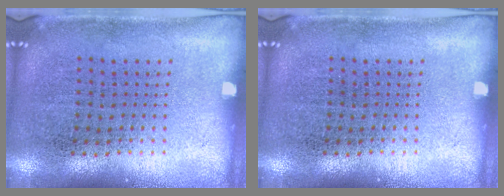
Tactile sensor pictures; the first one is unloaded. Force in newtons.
{"total": 0.0}